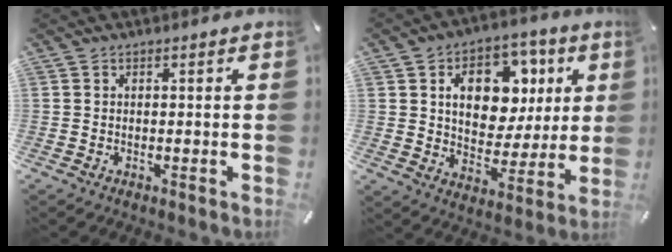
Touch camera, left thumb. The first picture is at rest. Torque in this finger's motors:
{"motor_torque": [0.82, 0.31, 0.53, -0.02, 0.30]}